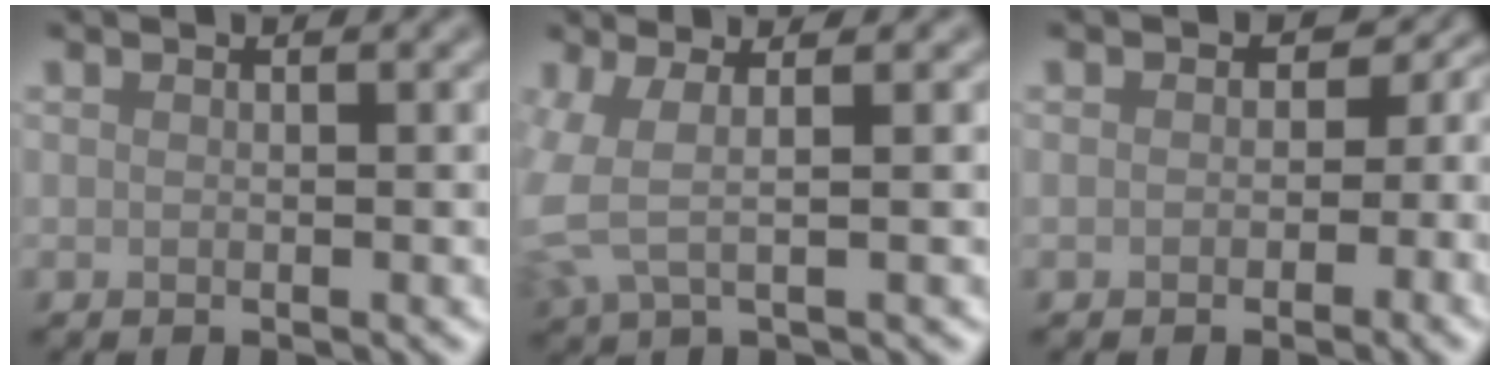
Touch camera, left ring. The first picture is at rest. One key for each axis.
{"total": 3.7, "fx": 0.2, "fy": 1.3, "fz": 3.4, "tx": -0.088, "ty": -0.001, "tz": -0.003}
{"total": 3.1, "fx": -0.2, "fy": 2.4, "fz": 1.9, "tx": -0.009, "ty": -0.003, "tz": -0.005}